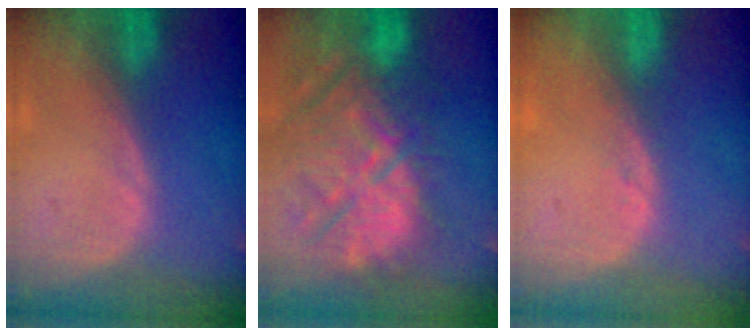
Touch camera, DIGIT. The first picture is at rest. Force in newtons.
{"total": 14.9, "press": 12.9, "slide": 7.4}
{"total": 1.0, "press": 0.9, "slide": 0.3}